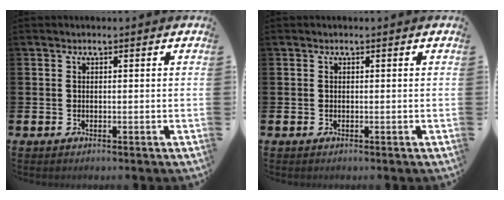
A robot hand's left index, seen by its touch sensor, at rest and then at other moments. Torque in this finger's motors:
{"motor_torque": [-0.01, 0.00, 0.00, 0.00]}